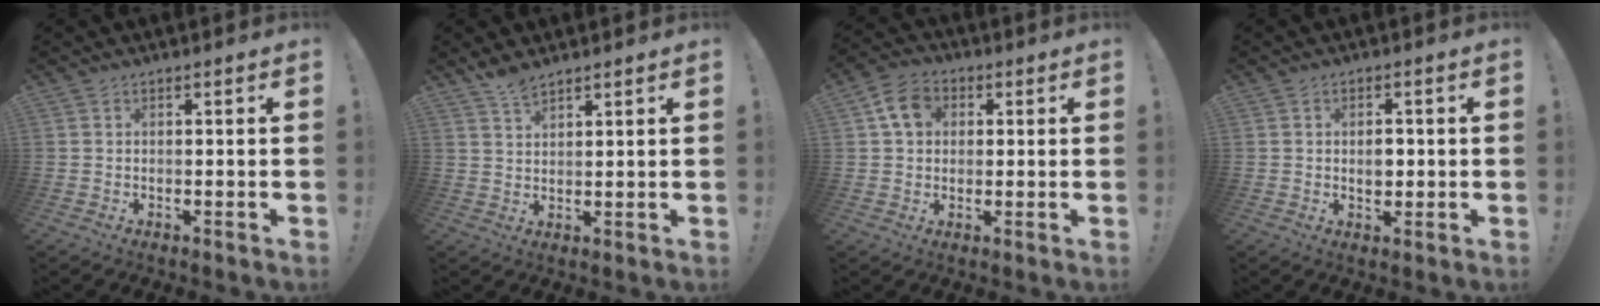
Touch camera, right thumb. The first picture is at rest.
{"total": 4.3, "force": [3.6, 1.3, 1.9], "torque": [-0.031, -0.023, 0.066]}
{"total": 8.5, "force": [2.3, 6.9, 4.5], "torque": [-0.071, 0.011, 0.048]}
{"total": 3.6, "force": [-0.2, 2.8, 2.3], "torque": [-0.031, 0.001, -0.007]}